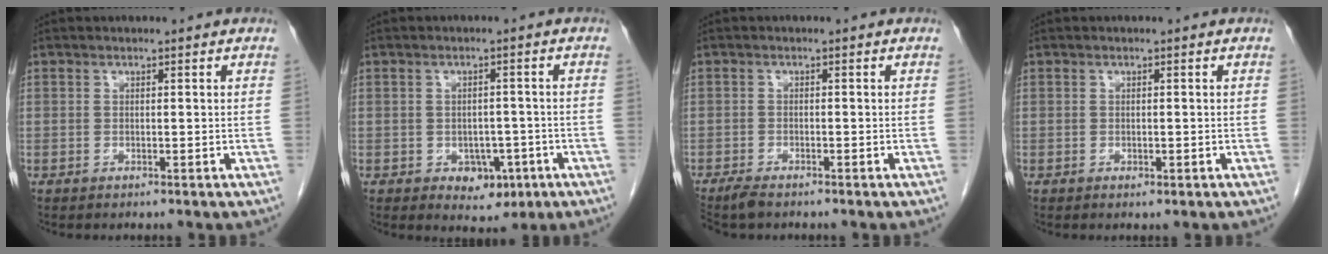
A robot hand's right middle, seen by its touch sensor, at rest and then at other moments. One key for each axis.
{"total": 4.8, "fx": -2.0, "fy": 3.3, "fz": 2.9, "tx": -0.032, "ty": 0.004, "tz": -0.018}
{"total": 3.3, "fx": -2.8, "fy": 0.8, "fz": 1.6, "tx": -0.030, "ty": -0.009, "tz": -0.046}
{"total": 0.7, "fx": -0.4, "fy": 0.4, "fz": 0.5, "tx": -0.009, "ty": -0.001, "tz": -0.003}